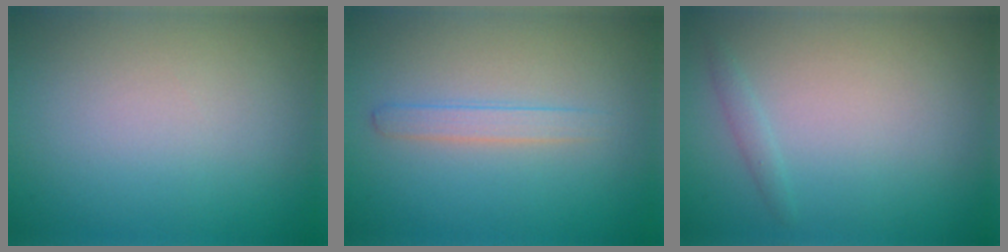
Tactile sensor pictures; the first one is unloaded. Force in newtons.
{"total": 1.6, "press": 1.6, "slide": 0.0}
{"total": 0.8, "press": 0.8, "slide": 0.1}